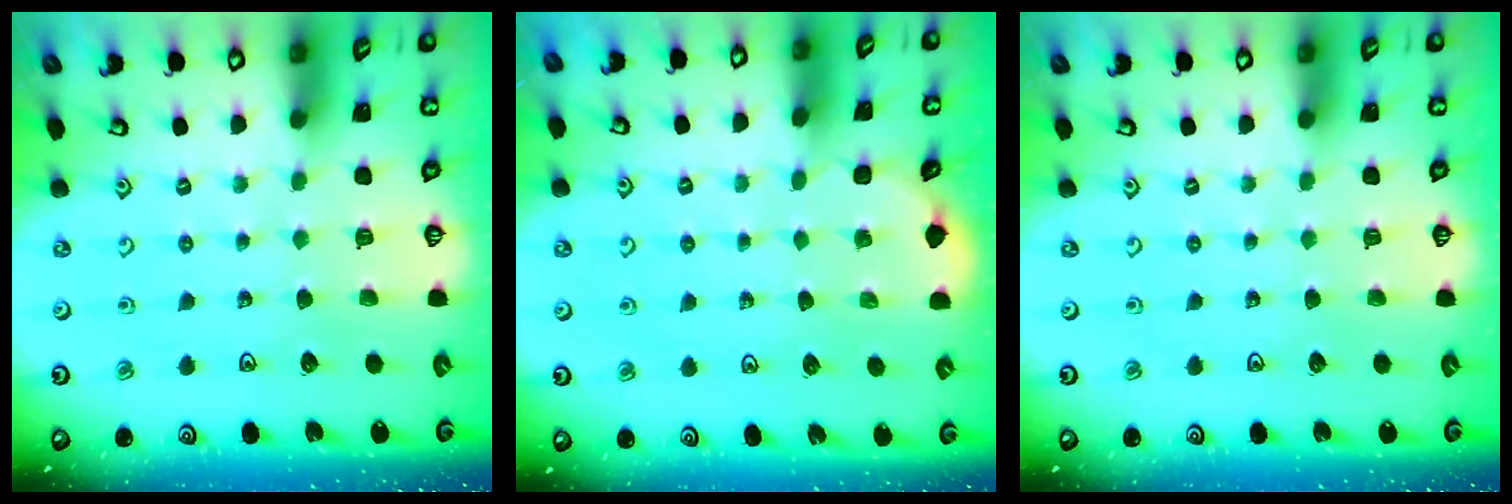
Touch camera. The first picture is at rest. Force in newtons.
{"total": 0.9, "press": 0.9, "slide": 0.1}
{"total": 0.0}